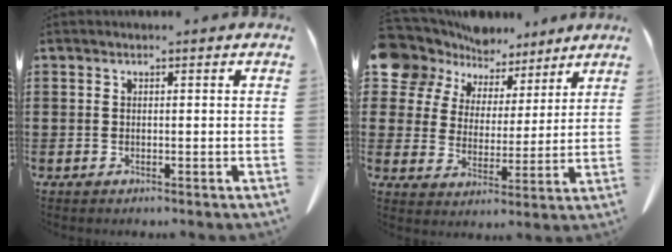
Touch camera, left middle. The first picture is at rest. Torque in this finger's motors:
{"motor_torque": [0.46, 0.09, 0.44, 0.11]}